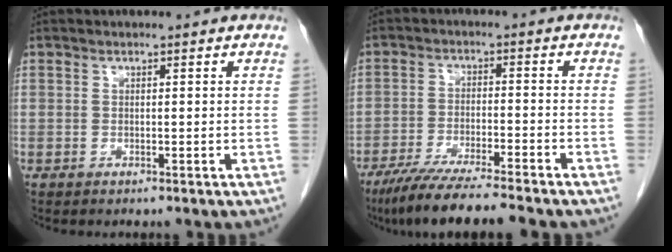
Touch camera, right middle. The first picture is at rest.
{"total": 10.8, "force": [-9.1, -0.2, 5.8], "torque": [-0.089, -0.031, -0.150]}